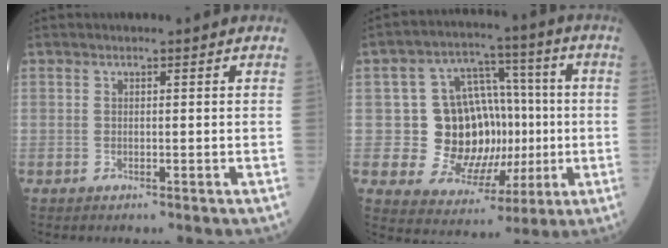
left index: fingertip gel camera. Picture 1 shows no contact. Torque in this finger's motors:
{"motor_torque": [1.91, -0.08, 0.18, 0.02]}